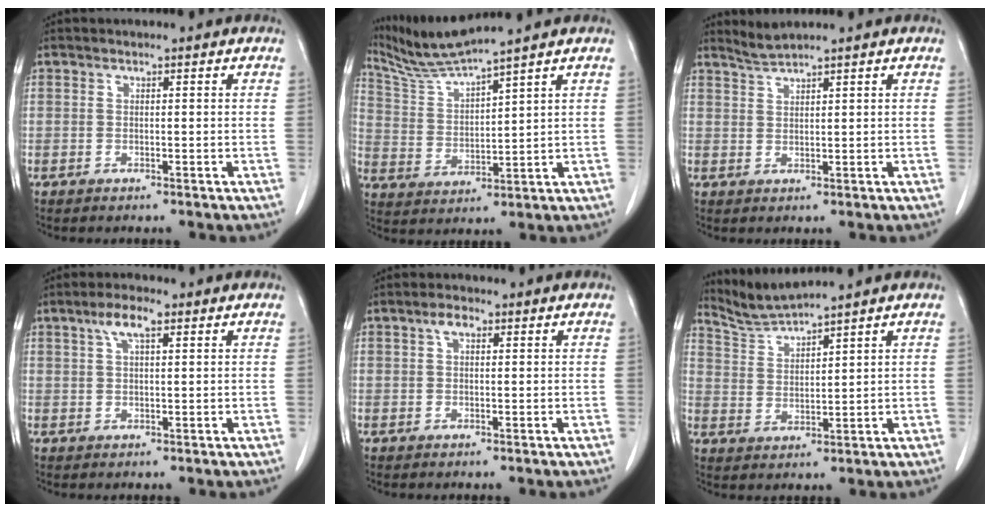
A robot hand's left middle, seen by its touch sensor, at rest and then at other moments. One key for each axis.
{"total": 7.7, "fx": 7.2, "fy": -1.9, "fz": 1.9, "tx": -0.056, "ty": -0.007, "tz": 0.156}
{"total": 2.2, "fx": 2.0, "fy": -0.9, "fz": 0.1, "tx": -0.008, "ty": -0.003, "tz": 0.047}
{"total": 4.2, "fx": 2.1, "fy": 1.1, "fz": 3.4, "tx": -0.073, "ty": 0.011, "tz": 0.040}
{"total": 2.2, "fx": 1.0, "fy": 1.1, "fz": 1.7, "tx": -0.034, "ty": 0.010, "tz": 0.017}
{"total": 4.9, "fx": 4.6, "fy": -1.5, "fz": -0.3, "tx": -0.008, "ty": -0.010, "tz": 0.104}